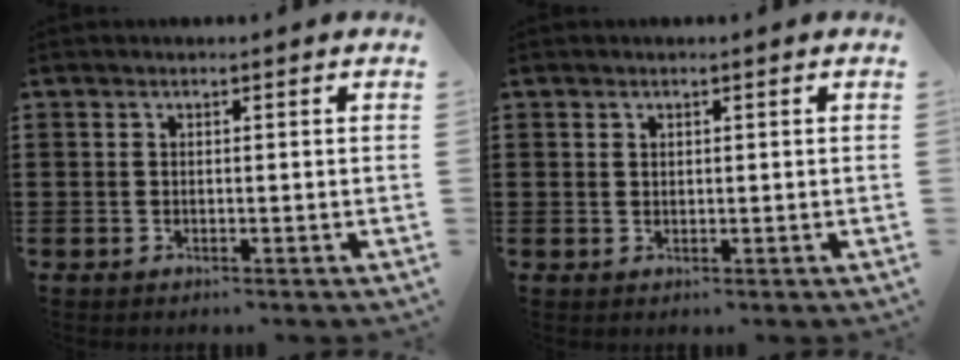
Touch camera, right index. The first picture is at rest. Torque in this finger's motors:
{"motor_torque": [-0.82, 1.33, -0.10, -0.01]}